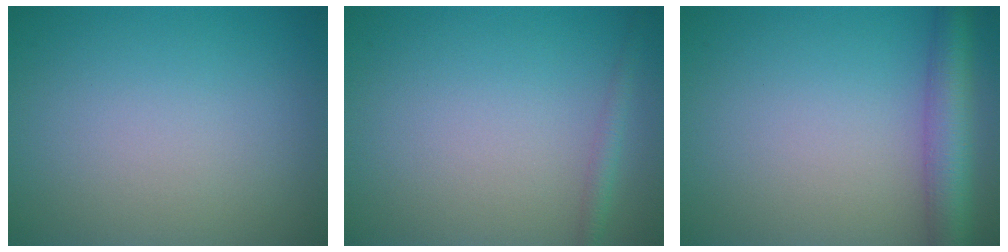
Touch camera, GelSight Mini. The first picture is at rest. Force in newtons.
{"total": 1.3, "press": 1.3, "slide": 0.1}
{"total": 5.1, "press": 5.1, "slide": 0.2}